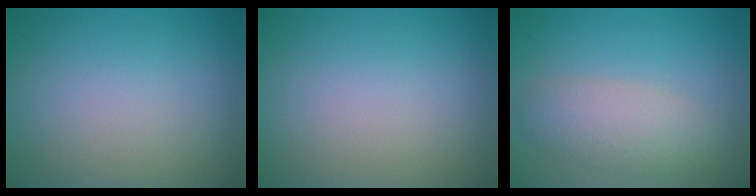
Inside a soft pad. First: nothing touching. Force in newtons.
{"total": 0.0}
{"total": 3.7, "press": 3.7, "slide": 0.0}